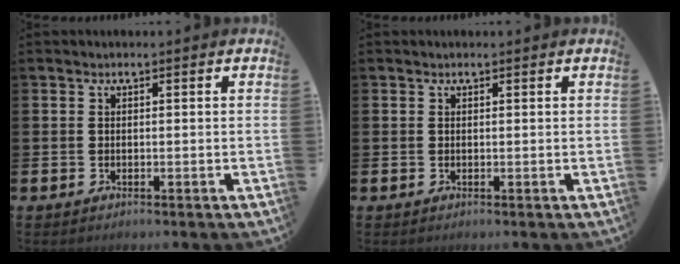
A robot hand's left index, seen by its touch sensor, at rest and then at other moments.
{"total": 0.0}